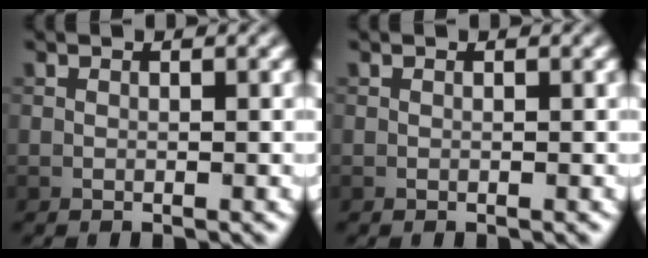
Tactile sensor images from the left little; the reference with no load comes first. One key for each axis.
{"total": 0.0}